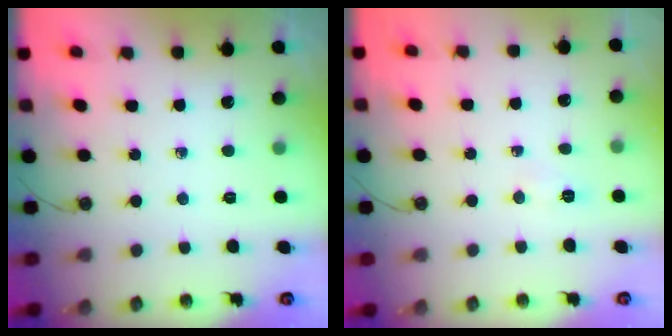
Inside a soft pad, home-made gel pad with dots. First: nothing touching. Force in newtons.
{"total": 3.4, "press": 3.0, "slide": 1.6}